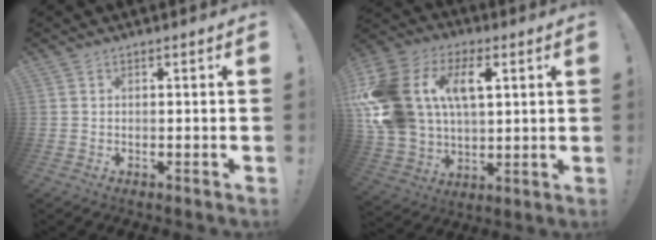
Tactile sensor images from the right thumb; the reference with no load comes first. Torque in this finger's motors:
{"motor_torque": [2.14, 2.14, 1.88, 0.89, 0.25]}